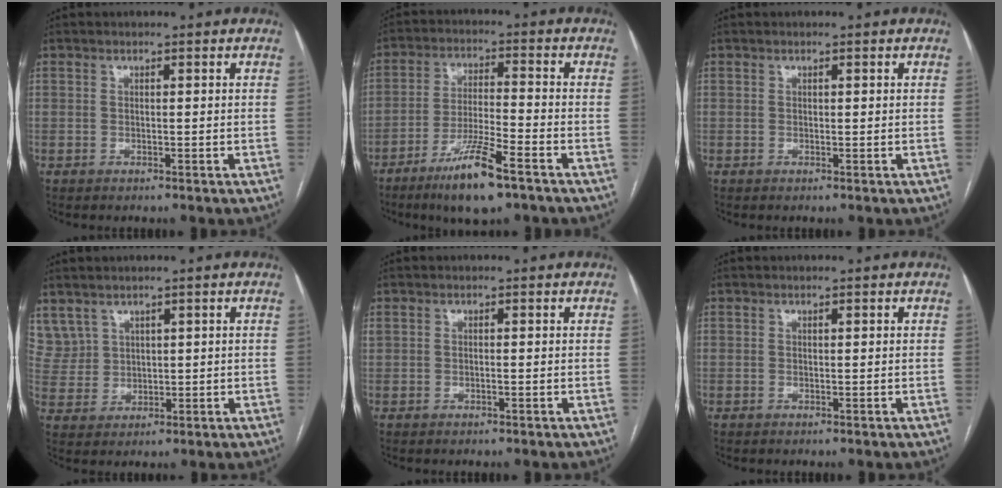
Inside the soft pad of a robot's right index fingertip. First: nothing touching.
{"total": 10.5, "force": [-6.6, 0.9, 8.1], "torque": [-0.155, -0.021, -0.118]}
{"total": 0.0}
{"total": 6.2, "force": [4.2, 4.5, 0.8], "torque": [-0.028, 0.016, 0.101]}
{"total": 0.6, "force": [0.0, 0.3, 0.5], "torque": [-0.018, 0.006, 0.005]}
{"total": 0.0}